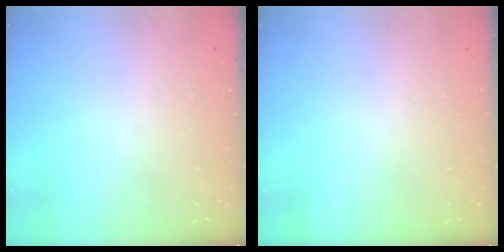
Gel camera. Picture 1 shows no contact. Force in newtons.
{"total": 0.0}